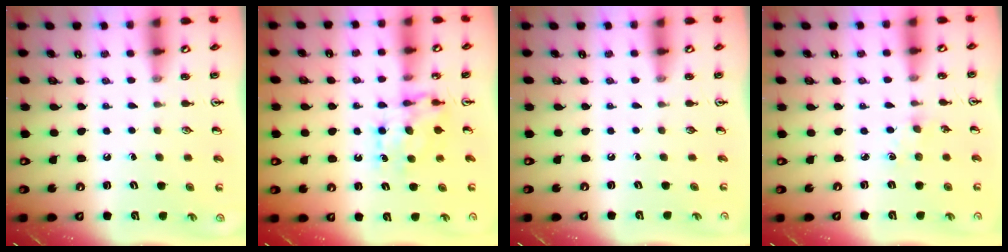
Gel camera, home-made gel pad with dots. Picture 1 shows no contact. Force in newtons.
{"total": 7.6, "press": 7.6, "slide": 0.7}
{"total": 0.0}
{"total": 2.8, "press": 2.7, "slide": 0.4}